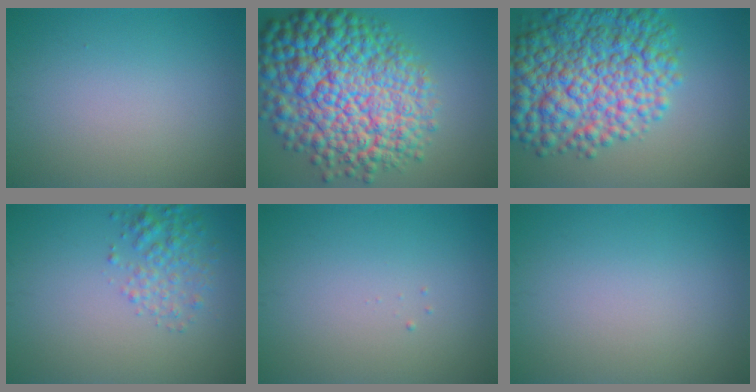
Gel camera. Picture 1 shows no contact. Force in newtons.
{"total": 15.3, "press": 15.2, "slide": 0.3}
{"total": 12.1, "press": 12.1, "slide": 0.4}
{"total": 2.6, "press": 2.6, "slide": 0.1}
{"total": 0.0}
{"total": 0.0}